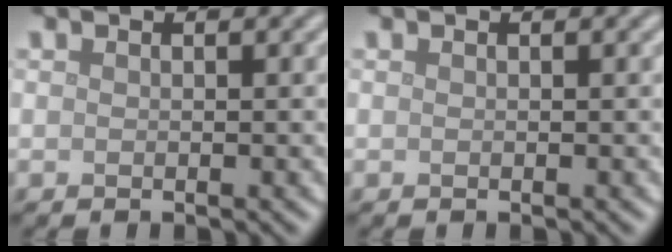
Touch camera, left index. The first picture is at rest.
{"total": 0.0}